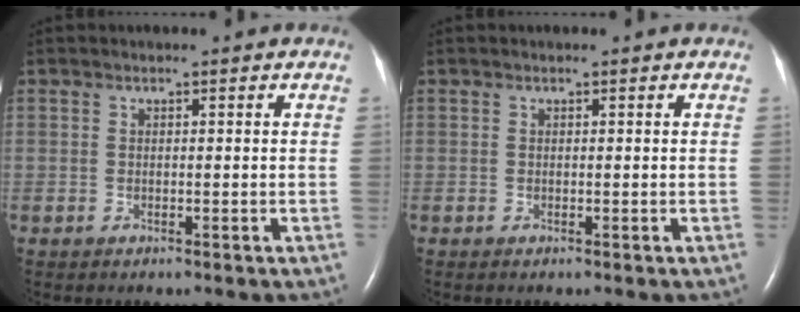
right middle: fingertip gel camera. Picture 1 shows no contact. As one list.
[{"total": 0.0}]